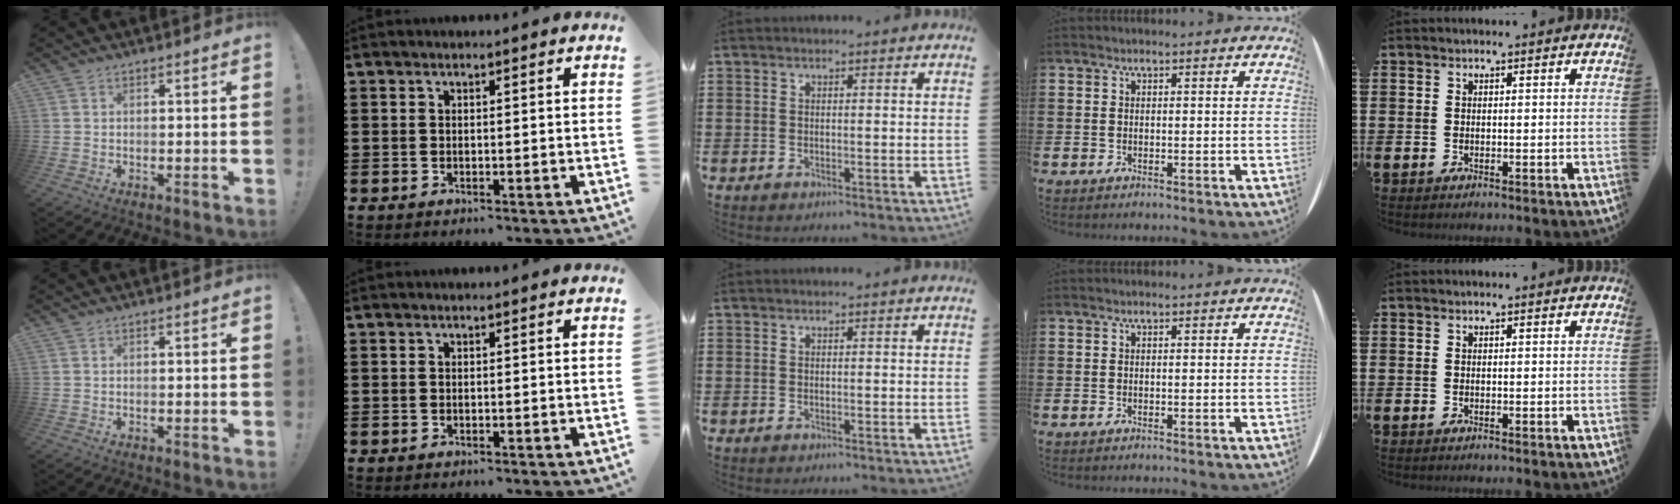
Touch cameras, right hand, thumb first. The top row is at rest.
{}